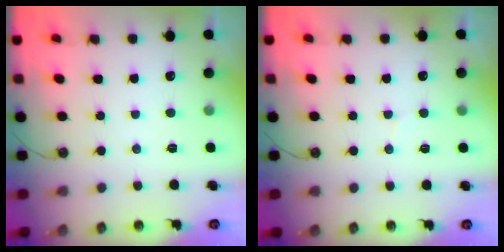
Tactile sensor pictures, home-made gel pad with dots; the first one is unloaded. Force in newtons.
{"total": 4.4, "press": 4.4, "slide": 0.5}